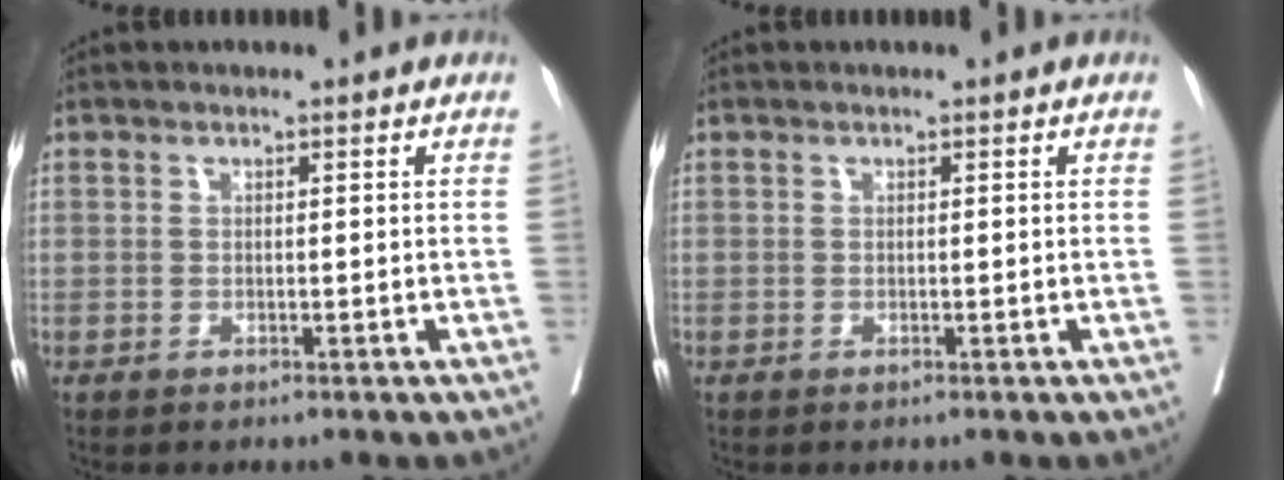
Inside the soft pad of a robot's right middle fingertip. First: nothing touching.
{"total": 0.0}